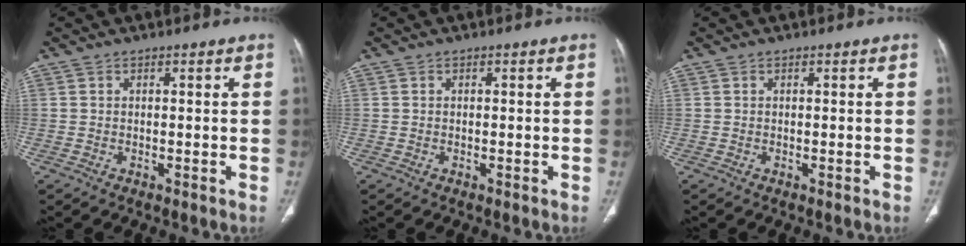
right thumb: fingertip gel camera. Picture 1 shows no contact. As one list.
[{"total": 0.0}, {"total": 0.0}]